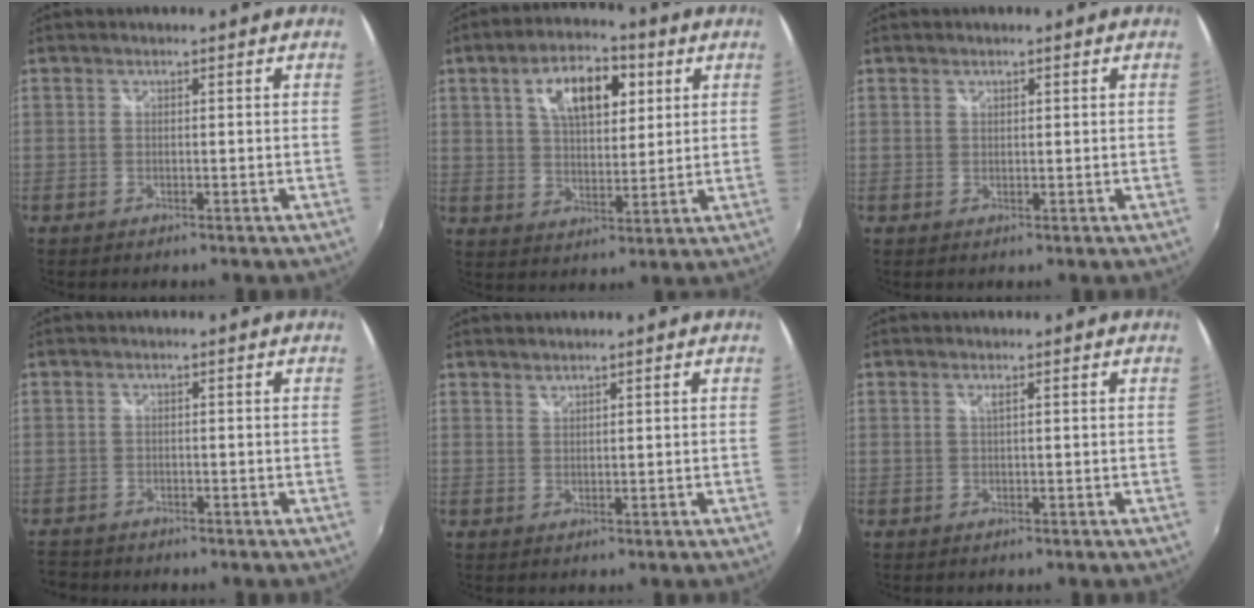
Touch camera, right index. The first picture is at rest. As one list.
[{"total": 12.2, "force": [4.8, 6.0, 9.4], "torque": [-0.159, 0.025, 0.081]}, {"total": 0.8, "force": [0.6, 0.4, 0.4], "torque": [-0.005, 0.002, 0.010]}, {"total": 3.4, "force": [-3.0, 1.6, 0.4], "torque": [-0.022, -0.010, -0.057]}, {"total": 1.2, "force": [1.2, 0.2, 0.2], "torque": [-0.002, 0.002, 0.022]}, {"total": 0.8, "force": [0.3, -0.3, 0.7], "torque": [-0.014, 0.000, 0.004]}]